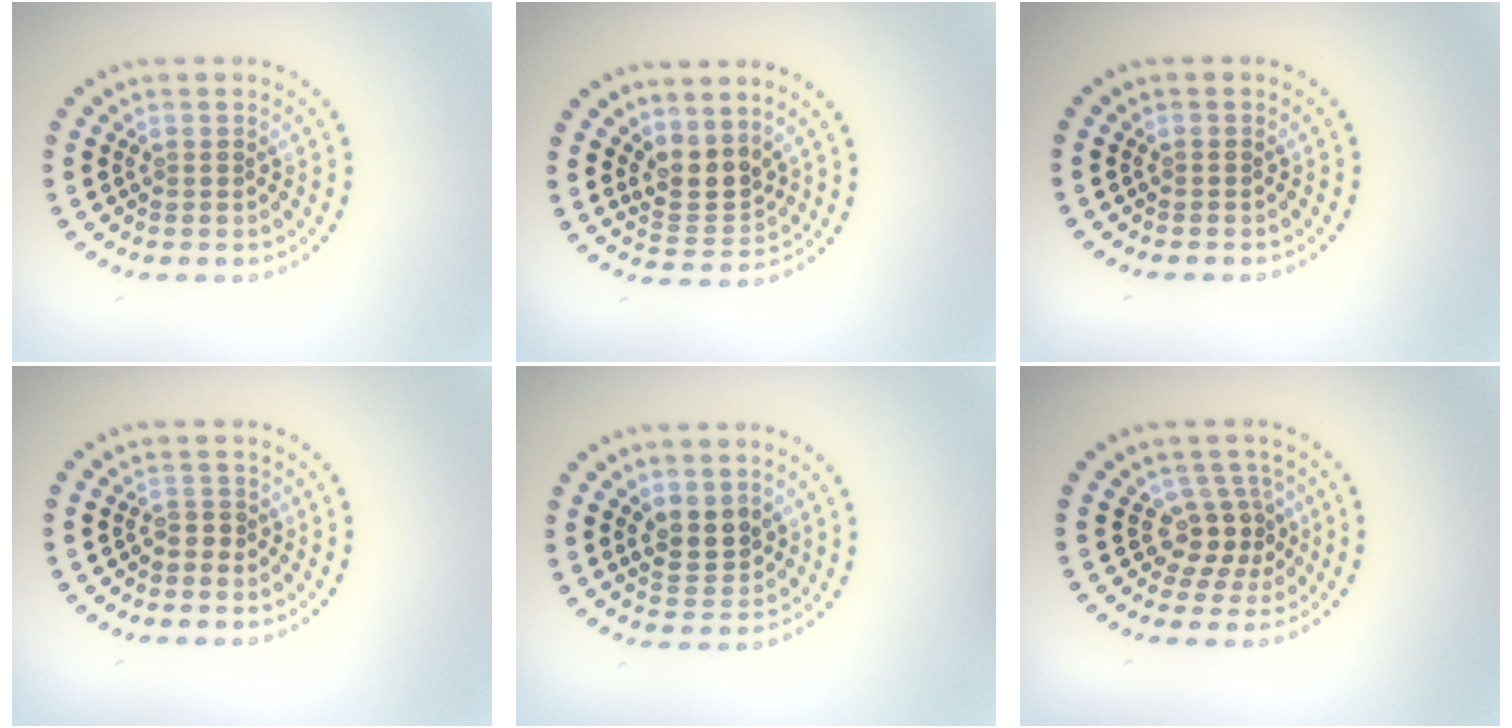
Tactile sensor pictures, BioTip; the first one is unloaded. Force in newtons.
{"total": 2.9, "press": 2.4, "slide": 1.6}
{"total": 0.0}
{"total": 0.8, "press": 0.4, "slide": 0.7}
{"total": 2.7, "press": 2.5, "slide": 0.8}
{"total": 2.9, "press": 2.1, "slide": 2.0}